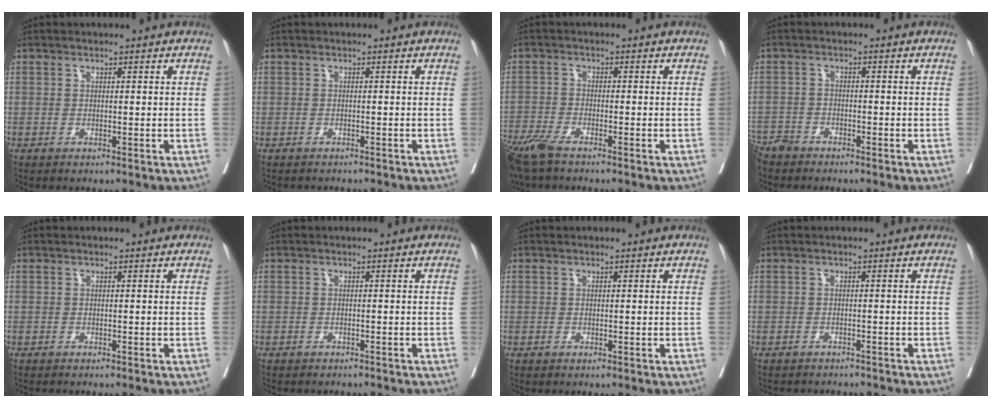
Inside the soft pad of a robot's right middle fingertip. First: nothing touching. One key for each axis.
{"total": 2.3, "fx": -2.1, "fy": 0.9, "fz": 0.1, "tx": -0.009, "ty": -0.004, "tz": -0.032}
{"total": 7.2, "fx": -5.5, "fy": 1.6, "fz": 4.4, "tx": -0.089, "ty": -0.017, "tz": -0.105}
{"total": 3.4, "fx": -3.2, "fy": 1.0, "fz": 0.3, "tx": -0.004, "ty": -0.006, "tz": -0.064}
{"total": 1.3, "fx": -1.2, "fy": 0.1, "fz": 0.4, "tx": -0.013, "ty": -0.004, "tz": -0.017}
{"total": 4.1, "fx": -3.9, "fy": 1.1, "fz": 0.9, "tx": -0.014, "ty": -0.005, "tz": -0.049}
{"total": 0.0}
{"total": 4.6, "fx": -4.5, "fy": 1.2, "fz": 0.4, "tx": -0.004, "ty": -0.007, "tz": -0.058}